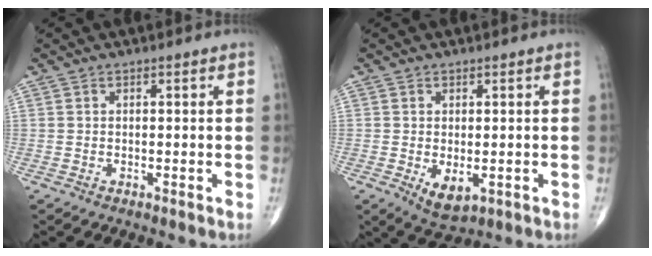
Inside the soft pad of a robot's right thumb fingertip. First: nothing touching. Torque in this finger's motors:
{"motor_torque": [-0.42, 0.10, 0.28, 0.24, -0.03]}